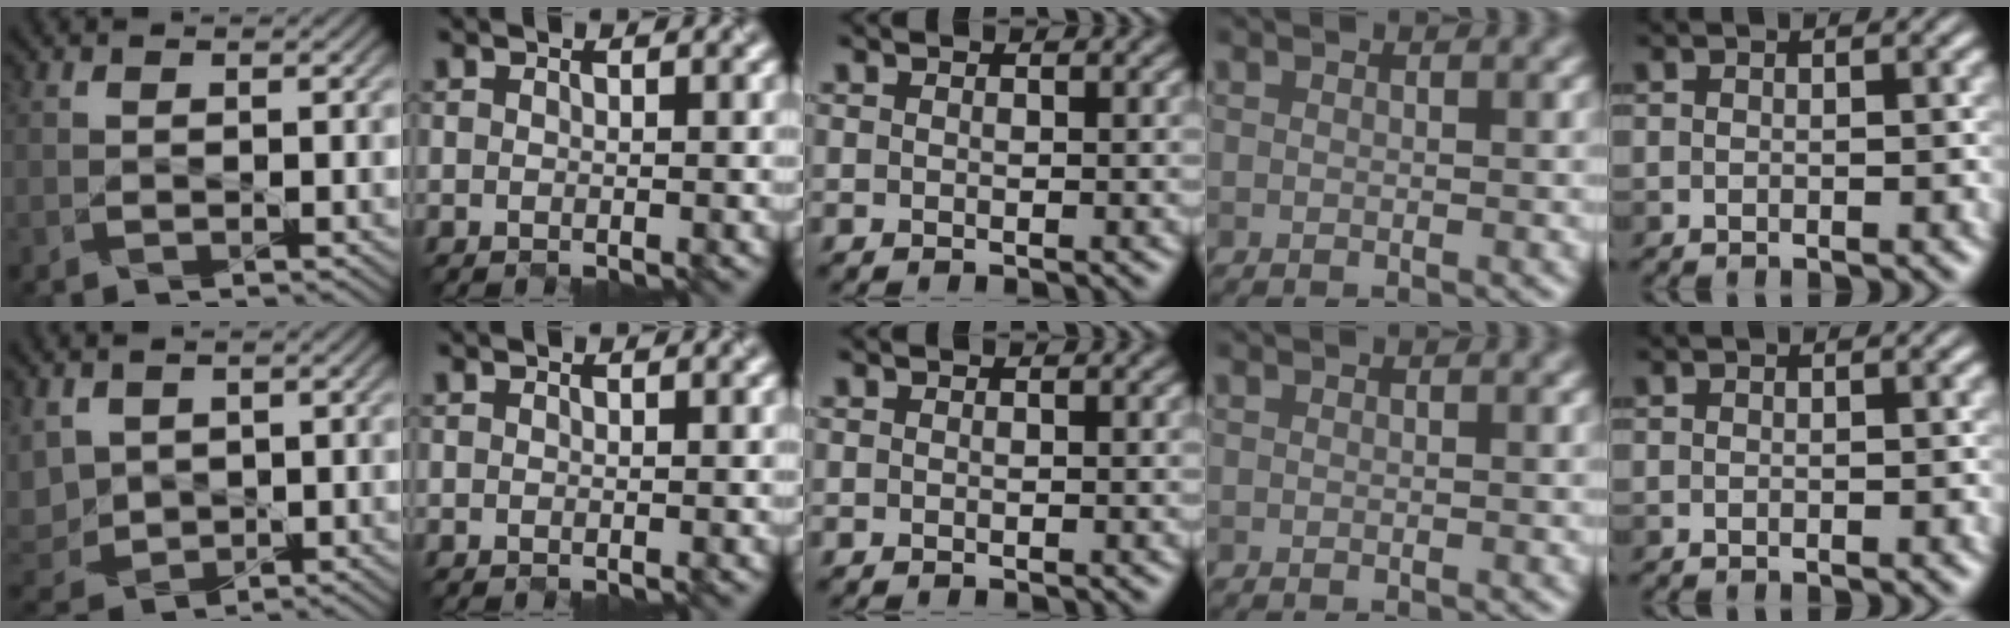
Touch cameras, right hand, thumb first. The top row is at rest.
{"thumb": {"total": 5.1, "force": [1.3, 3.8, 3.2], "torque": [-0.119, 0.001, 0.025]}}